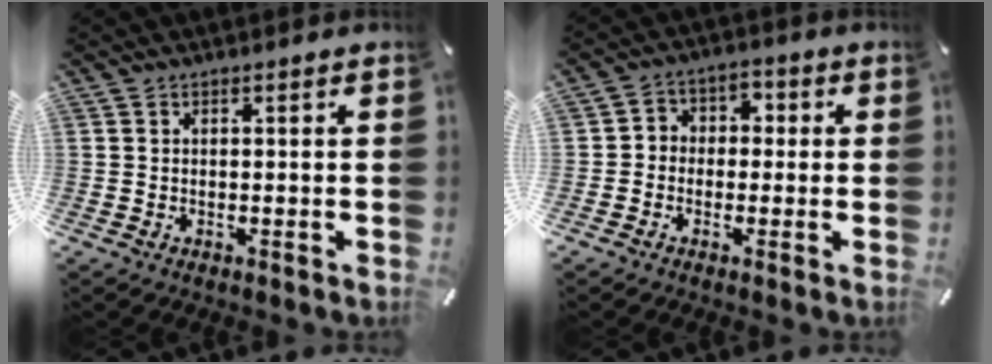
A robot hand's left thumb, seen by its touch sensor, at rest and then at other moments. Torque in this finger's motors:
{"motor_torque": [-0.06, 0.03, 0.17, 0.25, 0.02]}